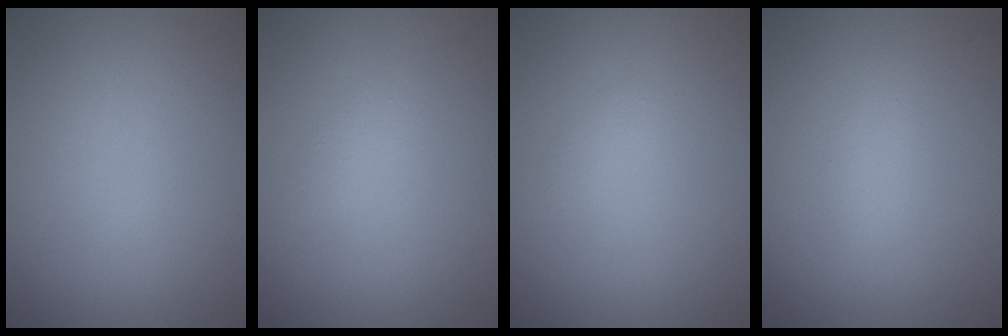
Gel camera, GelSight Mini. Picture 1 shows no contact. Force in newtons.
{"total": 1.0, "press": 1.0, "slide": 0.1}
{"total": 0.6, "press": 0.6, "slide": 0.1}
{"total": 1.3, "press": 1.3, "slide": 0.0}